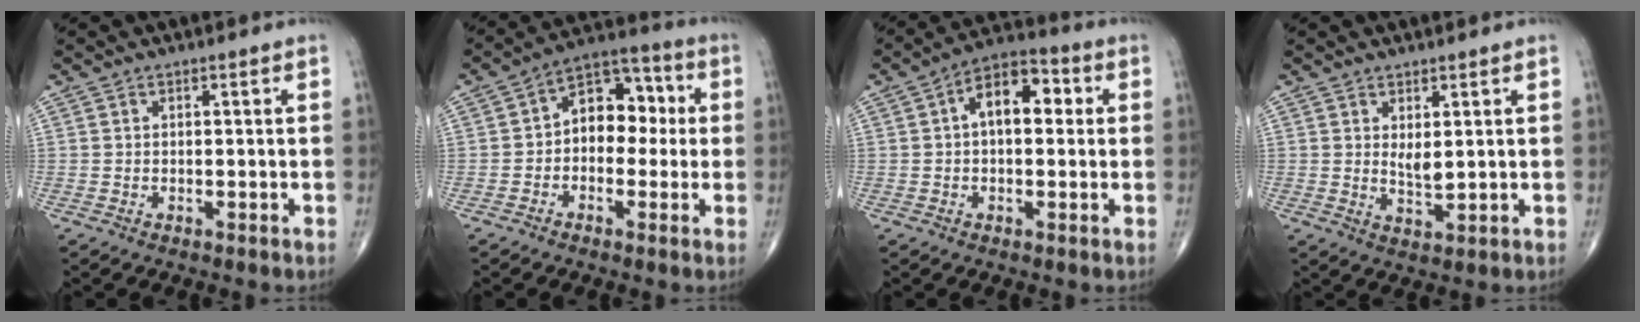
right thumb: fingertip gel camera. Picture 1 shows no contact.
{"total": 10.5, "force": [0.2, 7.3, 7.6], "torque": [-0.070, 0.038, -0.013]}
{"total": 9.6, "force": [1.5, 5.5, 7.7], "torque": [-0.096, 0.029, 0.012]}
{"total": 3.2, "force": [1.0, 1.2, 2.8], "torque": [-0.046, -0.015, 0.022]}